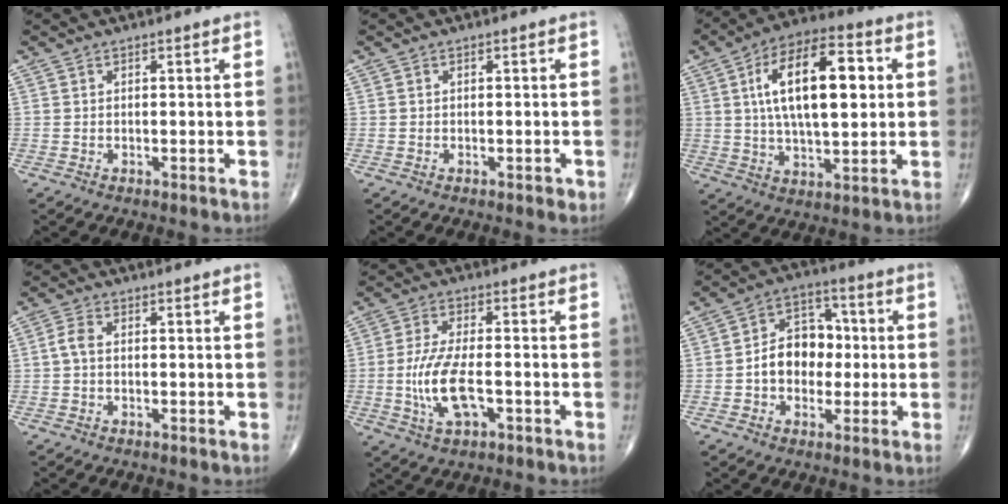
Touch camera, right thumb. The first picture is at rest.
{"total": 0.9, "force": [-0.3, 0.5, 0.7], "torque": [-0.007, 0.000, -0.005]}
{"total": 18.5, "force": [3.6, 8.4, 16.1], "torque": [-0.253, 0.012, 0.057]}
{"total": 2.5, "force": [-0.1, 1.4, 2.0], "torque": [-0.044, 0.005, -0.007]}
{"total": 9.6, "force": [-2.2, 3.9, 8.4], "torque": [-0.180, 0.008, -0.041]}
{"total": 10.6, "force": [-0.7, 8.0, 6.9], "torque": [-0.072, 0.032, -0.021]}